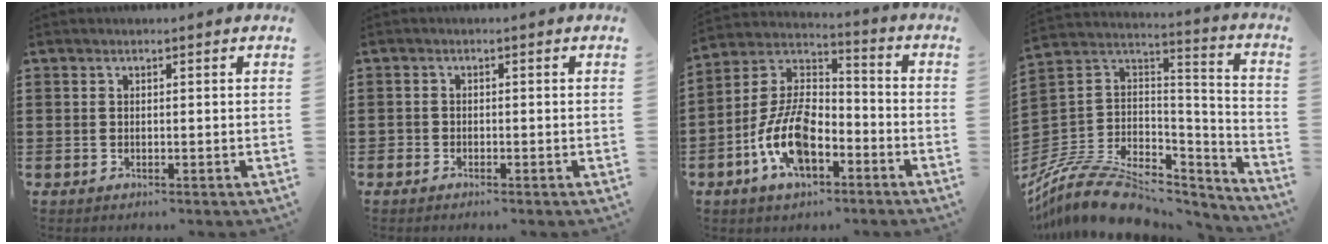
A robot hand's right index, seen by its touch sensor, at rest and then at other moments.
{"total": 0.9, "force": [-0.8, 0.5, 0.1], "torque": [-0.004, 0.000, -0.017]}
{"total": 11.3, "force": [-5.2, 5.9, 8.2], "torque": [-0.192, 0.002, -0.102]}
{"total": 11.1, "force": [-8.0, 5.3, 5.6], "torque": [-0.117, 0.018, -0.148]}